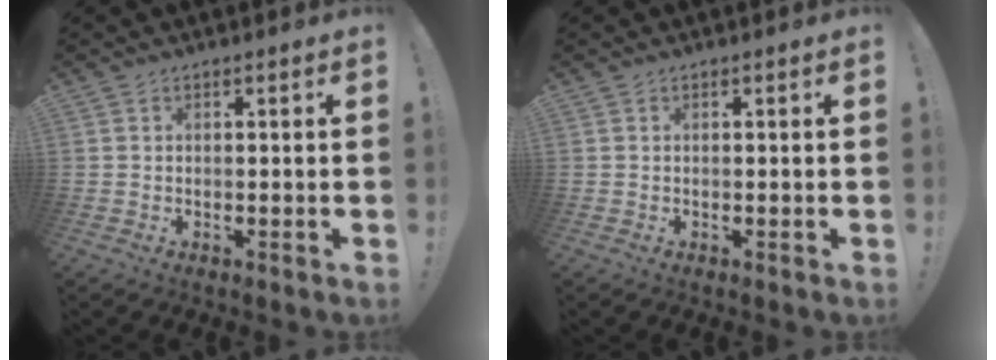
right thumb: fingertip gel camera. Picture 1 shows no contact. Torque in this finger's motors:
{"motor_torque": [0.00, 0.00, 0.00, 0.00, 0.00]}